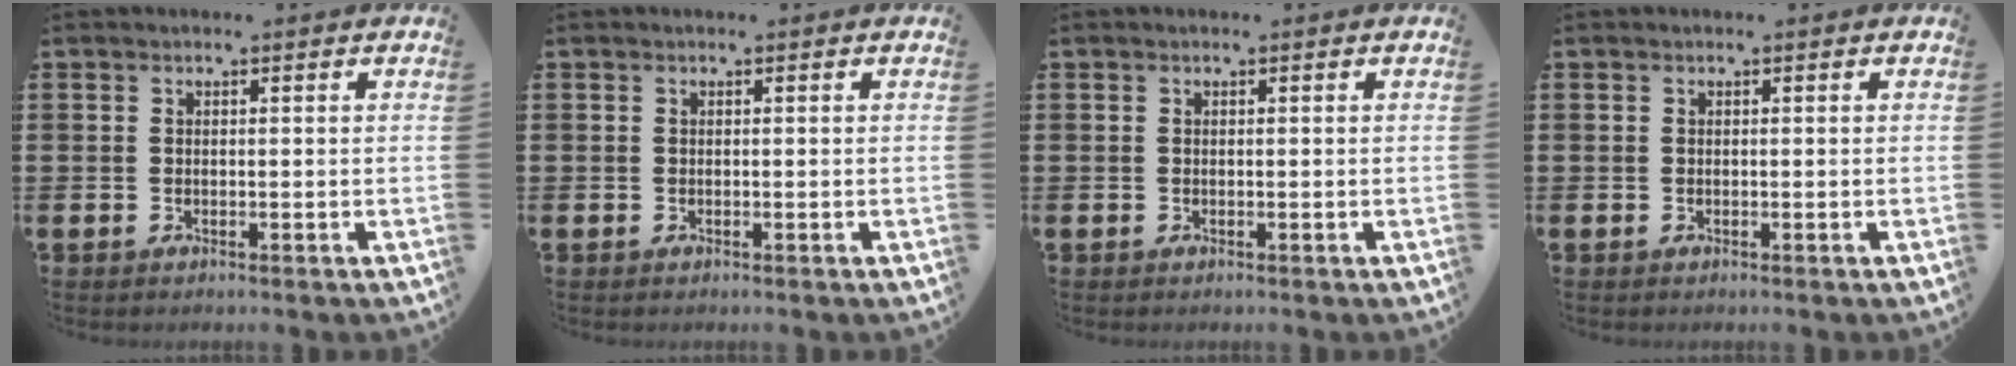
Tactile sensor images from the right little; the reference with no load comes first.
{"total": 0.0}
{"total": 0.0}
{"total": 0.0}